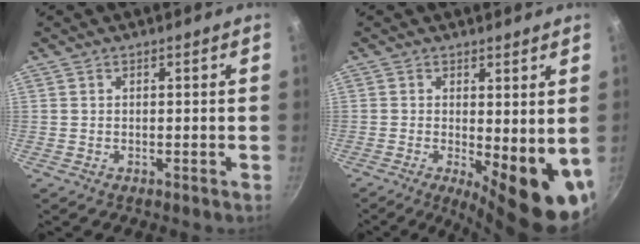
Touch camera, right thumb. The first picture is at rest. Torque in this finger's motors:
{"motor_torque": [-0.03, 1.15, 0.28, -0.12, 0.16]}